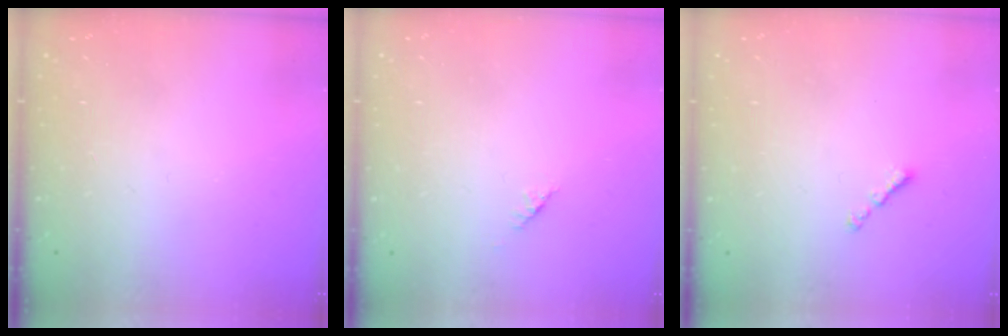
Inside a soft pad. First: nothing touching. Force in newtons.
{"total": 1.4, "press": 1.3, "slide": 0.5}
{"total": 1.1, "press": 1.0, "slide": 0.4}